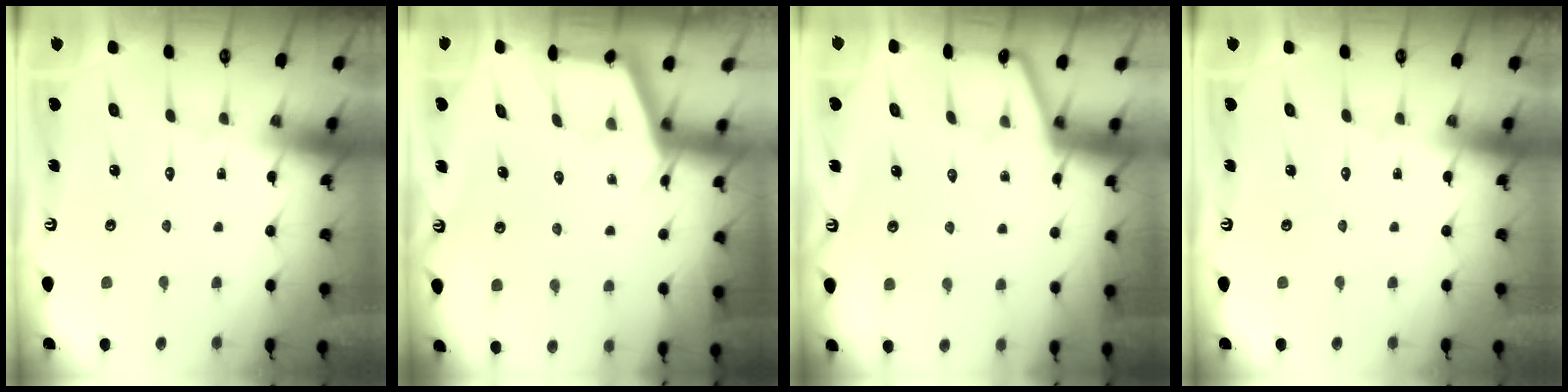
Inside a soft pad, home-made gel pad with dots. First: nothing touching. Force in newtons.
{"total": 2.8, "press": 2.8, "slide": 0.3}
{"total": 2.4, "press": 2.3, "slide": 0.5}
{"total": 0.0}